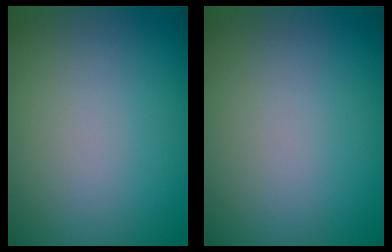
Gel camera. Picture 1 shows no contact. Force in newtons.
{"total": 0.0}